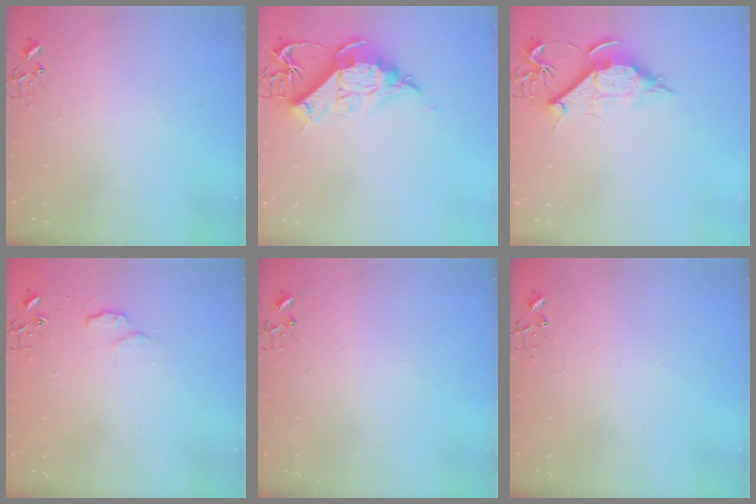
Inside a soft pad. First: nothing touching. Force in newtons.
{"total": 13.7, "press": 13.6, "slide": 1.5}
{"total": 9.6, "press": 9.6, "slide": 0.8}
{"total": 5.4, "press": 5.3, "slide": 0.7}
{"total": 0.0}
{"total": 0.0}